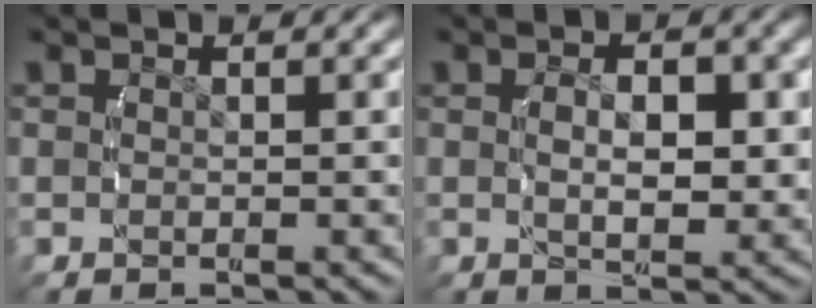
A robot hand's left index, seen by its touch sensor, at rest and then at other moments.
{"total": 3.8, "force": [0.3, 1.9, 3.2], "torque": [-0.044, -0.001, 0.002]}